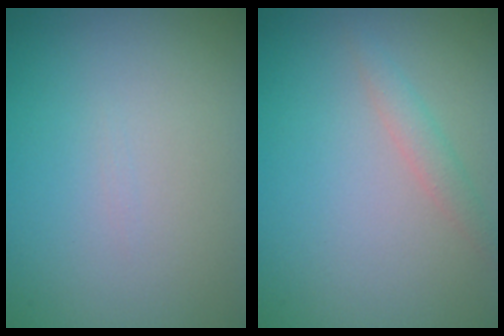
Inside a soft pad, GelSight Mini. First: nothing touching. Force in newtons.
{"total": 1.4, "press": 1.4, "slide": 0.1}